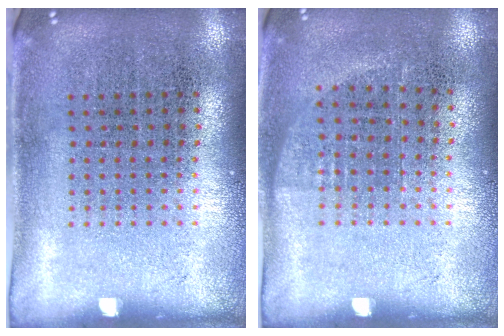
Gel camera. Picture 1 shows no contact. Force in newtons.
{"total": 0.7, "press": 0.6, "slide": 0.3}